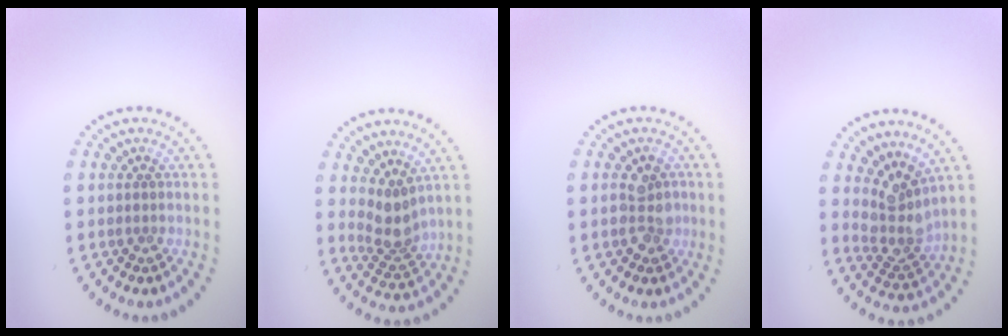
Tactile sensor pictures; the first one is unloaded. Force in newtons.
{"total": 2.9, "press": 2.2, "slide": 1.9}
{"total": 2.6, "press": 2.5, "slide": 0.7}
{"total": 3.5, "press": 2.5, "slide": 2.5}